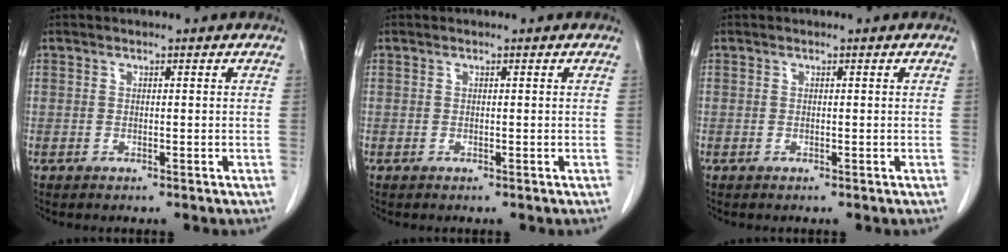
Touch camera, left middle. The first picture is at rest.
{"total": 0.0}
{"total": 0.0}